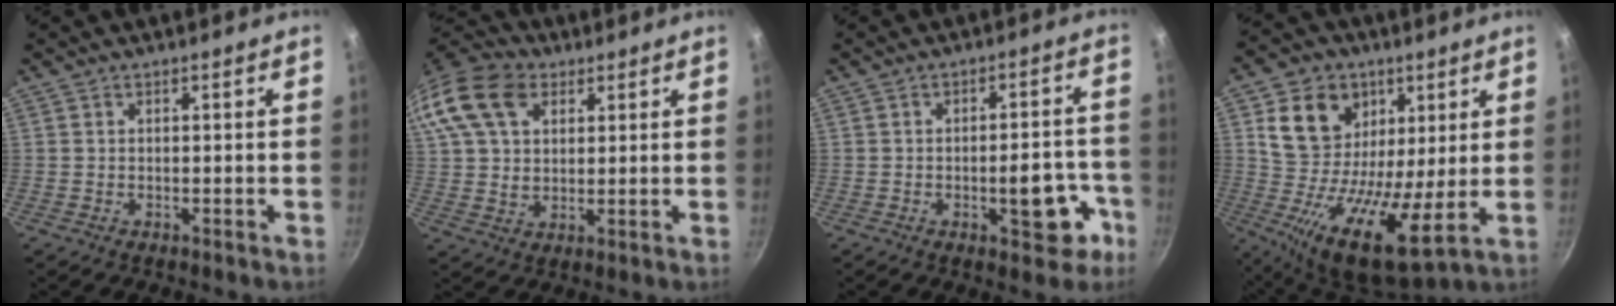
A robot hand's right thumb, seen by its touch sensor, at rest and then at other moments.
{"total": 19.6, "force": [8.1, 13.6, 11.6], "torque": [-0.248, 0.017, 0.141]}
{"total": 9.5, "force": [-3.8, 4.3, 7.6], "torque": [-0.056, 0.033, -0.047]}
{"total": 19.2, "force": [6.0, 13.6, 12.1], "torque": [-0.203, -0.025, 0.100]}